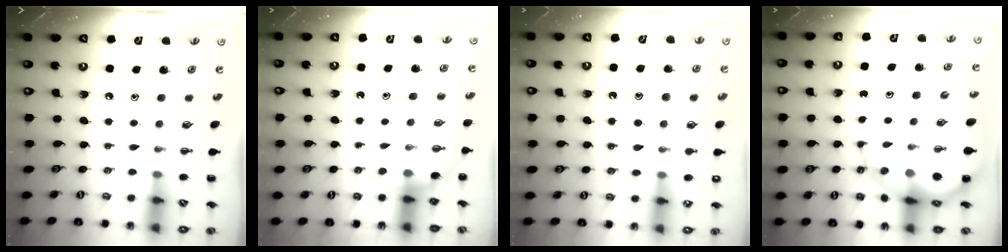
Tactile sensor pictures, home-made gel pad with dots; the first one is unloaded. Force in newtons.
{"total": 4.0, "press": 3.9, "slide": 1.1}
{"total": 12.1, "press": 12.1, "slide": 1.0}
{"total": 10.0, "press": 9.5, "slide": 3.0}